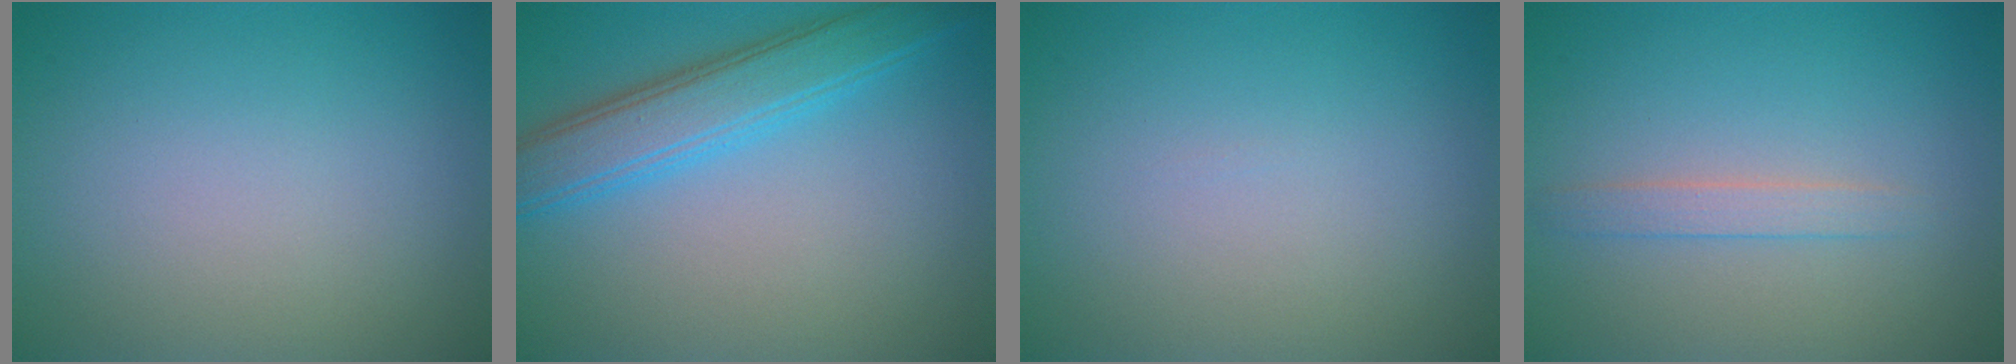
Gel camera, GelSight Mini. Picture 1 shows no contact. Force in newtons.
{"total": 4.6, "press": 4.6, "slide": 0.2}
{"total": 0.0}
{"total": 1.5, "press": 1.4, "slide": 0.1}